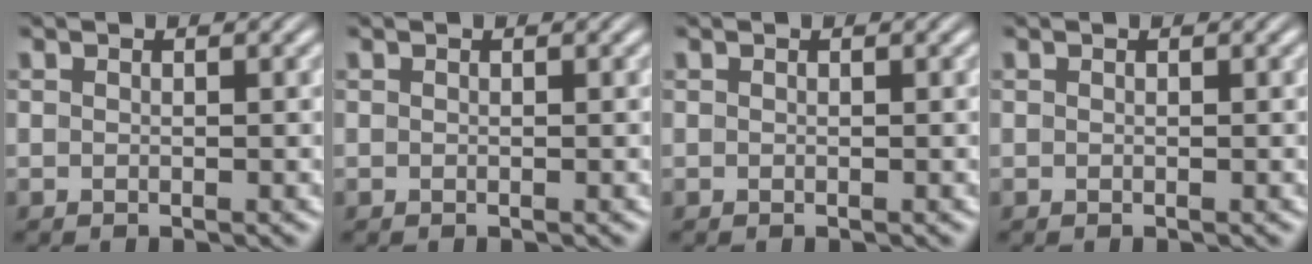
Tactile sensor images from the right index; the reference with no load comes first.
{"total": 0.9, "force": [-0.2, -0.8, -0.3], "torque": [0.012, -0.010, 0.006]}
{"total": 0.0}
{"total": 0.0}